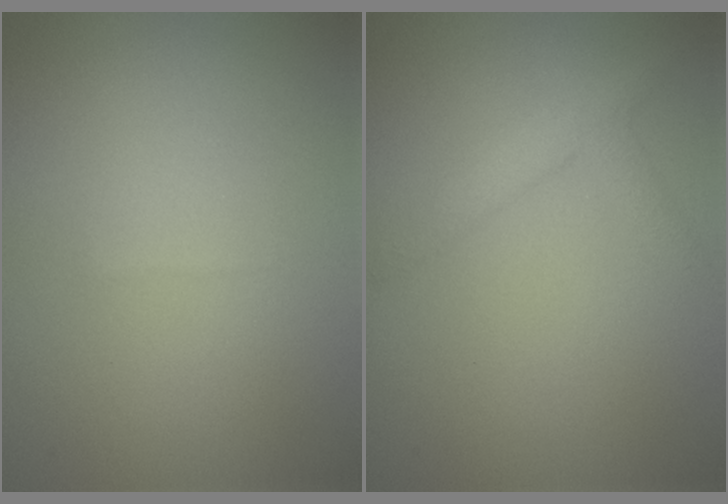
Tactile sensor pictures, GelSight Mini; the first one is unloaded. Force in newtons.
{"total": 2.0, "press": 2.0, "slide": 0.1}